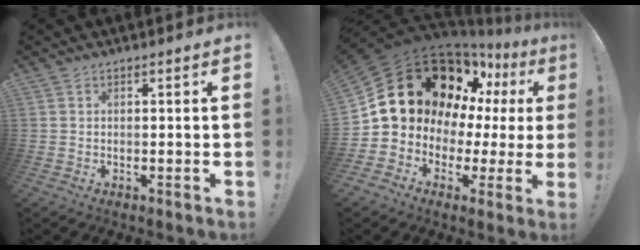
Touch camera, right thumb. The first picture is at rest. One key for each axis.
{"total": 22.5, "fx": 10.0, "fy": 15.4, "fz": 13.0, "tx": -0.209, "ty": -0.059, "tz": 0.217}